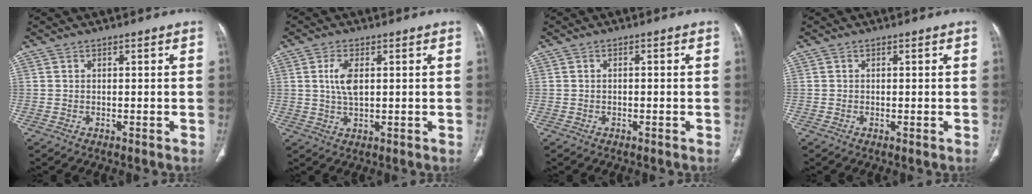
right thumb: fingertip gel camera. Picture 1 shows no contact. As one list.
[{"total": 7.1, "force": [1.1, 3.6, 6.0], "torque": [-0.123, 0.000, 0.020]}, {"total": 0.5, "force": [-0.2, 0.3, 0.4], "torque": [-0.010, 0.003, -0.003]}, {"total": 0.0}]